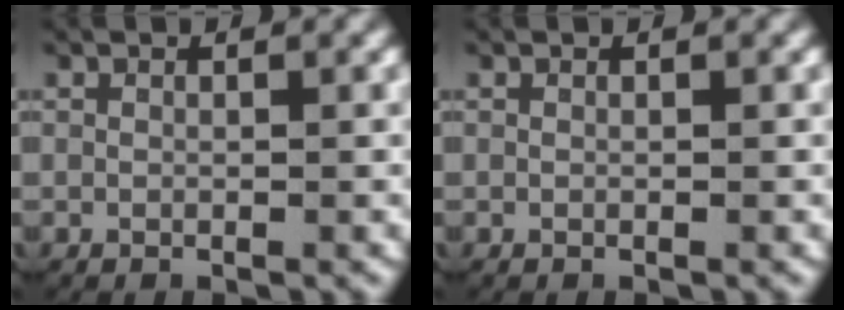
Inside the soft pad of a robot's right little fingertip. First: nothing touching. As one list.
[{"total": 0.0}]